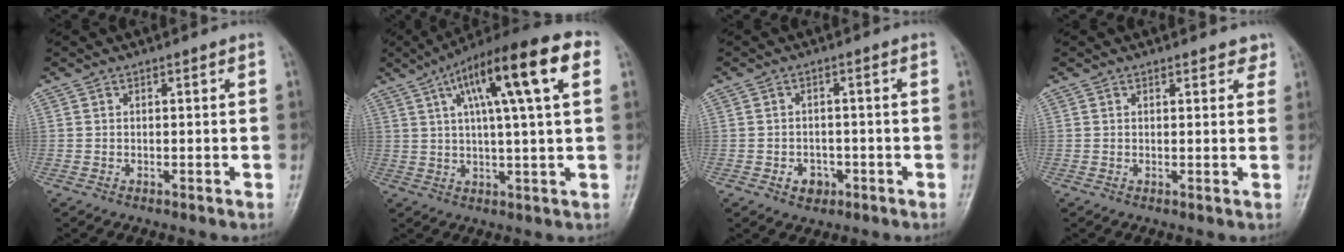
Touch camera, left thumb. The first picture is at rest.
{"total": 17.9, "force": [6.5, 3.8, 16.2], "torque": [-0.251, 0.025, 0.094]}
{"total": 3.3, "force": [-1.6, 2.6, 1.3], "torque": [-0.004, 0.011, -0.019]}
{"total": 2.4, "force": [1.8, 1.2, 1.1], "torque": [0.007, -0.007, 0.016]}